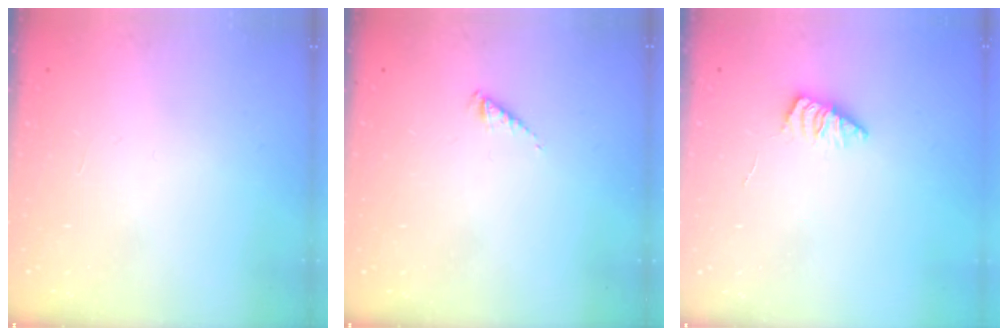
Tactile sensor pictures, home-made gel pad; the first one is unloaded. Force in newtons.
{"total": 2.3, "press": 2.3, "slide": 0.4}
{"total": 1.7, "press": 1.6, "slide": 0.4}